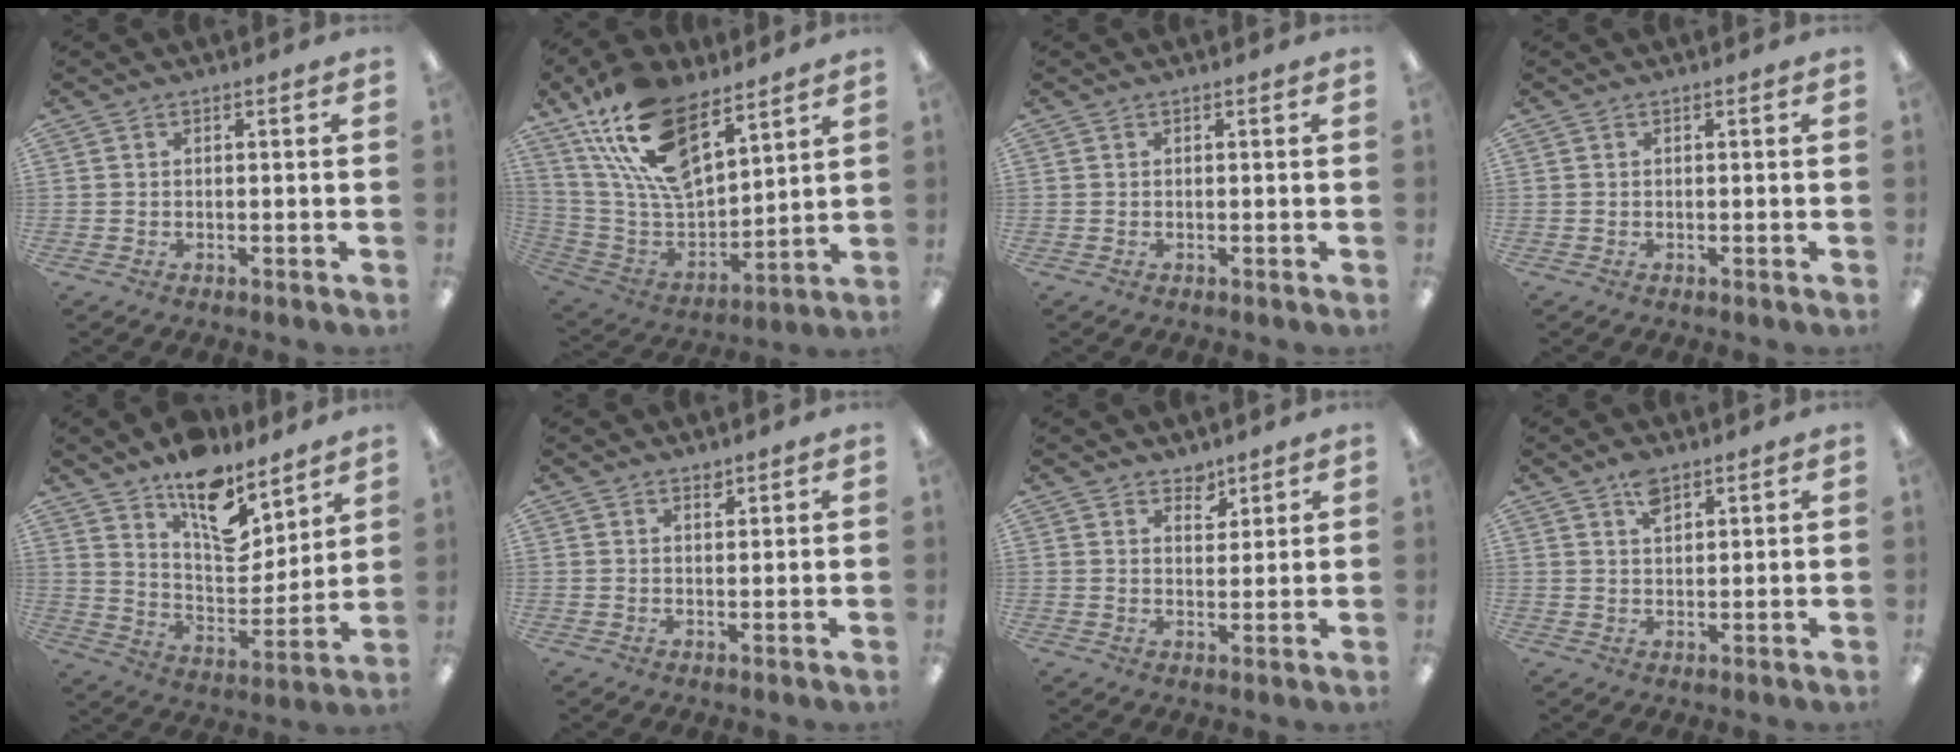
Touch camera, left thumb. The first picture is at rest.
{"total": 20.8, "force": [13.1, 9.9, 12.7], "torque": [-0.268, -0.068, 0.237]}
{"total": 0.0}
{"total": 0.0}
{"total": 14.6, "force": [10.9, 6.6, 7.1], "torque": [-0.103, -0.083, 0.193]}
{"total": 1.5, "force": [1.4, 0.6, 0.3], "torque": [0.000, -0.005, 0.025]}
{"total": 3.9, "force": [3.3, 1.9, 0.5], "torque": [0.007, -0.023, 0.058]}
{"total": 4.4, "force": [2.9, 2.2, 2.5], "torque": [-0.041, -0.004, 0.050]}